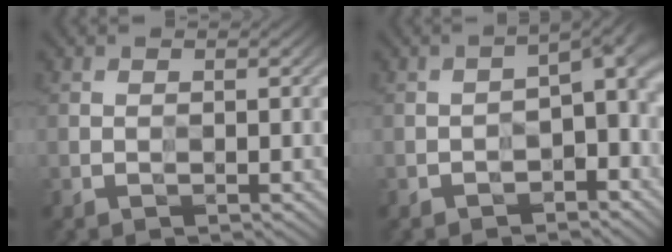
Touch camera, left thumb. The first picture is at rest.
{"total": 6.6, "force": [-2.7, 3.4, 5.0], "torque": [-0.065, -0.005, -0.045]}